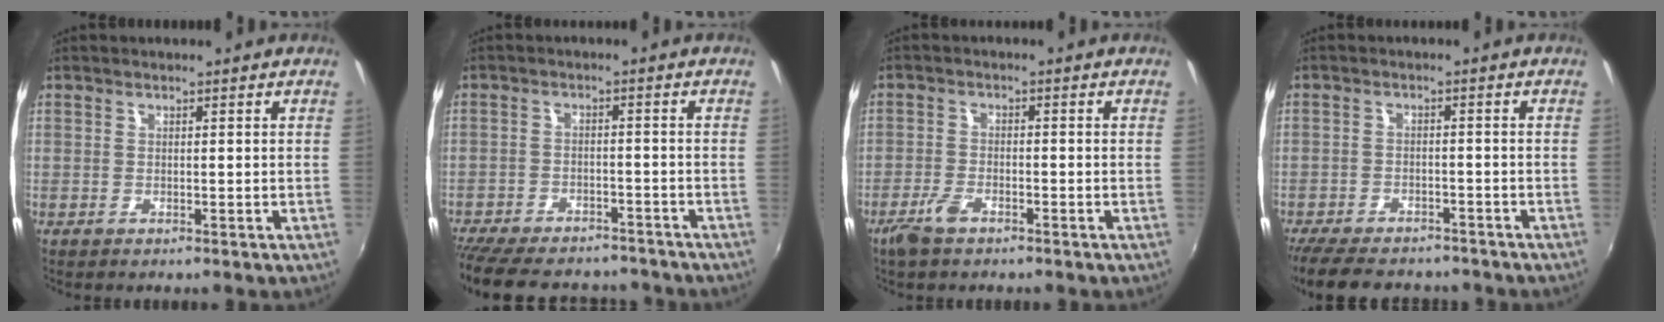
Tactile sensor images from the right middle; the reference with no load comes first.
{"total": 18.5, "force": [-15.6, 6.5, 7.6], "torque": [-0.176, -0.010, -0.222]}
{"total": 4.6, "force": [-3.3, 1.7, 2.8], "torque": [-0.076, -0.005, -0.065]}
{"total": 14.1, "force": [-11.6, 5.1, 6.0], "torque": [-0.143, -0.019, -0.177]}